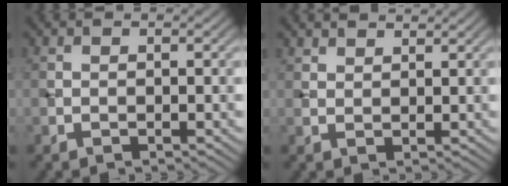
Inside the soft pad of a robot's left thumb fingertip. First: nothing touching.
{"total": 2.4, "force": [2.2, 0.8, 0.7], "torque": [-0.016, -0.001, 0.045]}